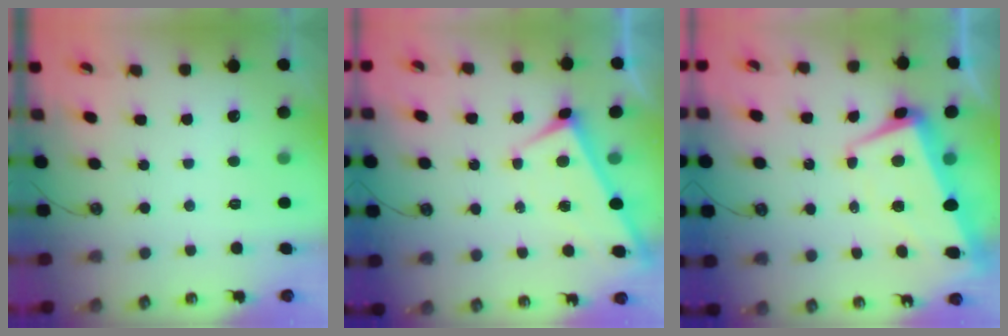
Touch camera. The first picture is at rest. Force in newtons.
{"total": 1.7, "press": 1.7, "slide": 0.1}
{"total": 2.8, "press": 2.3, "slide": 1.6}